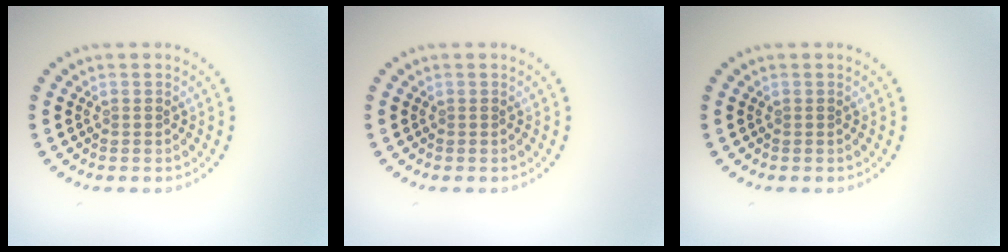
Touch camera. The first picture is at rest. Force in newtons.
{"total": 0.0}
{"total": 0.0}